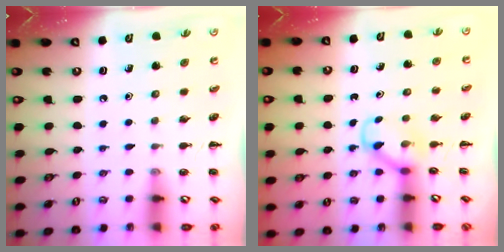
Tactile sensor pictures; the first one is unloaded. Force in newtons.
{"total": 3.4, "press": 3.1, "slide": 1.4}